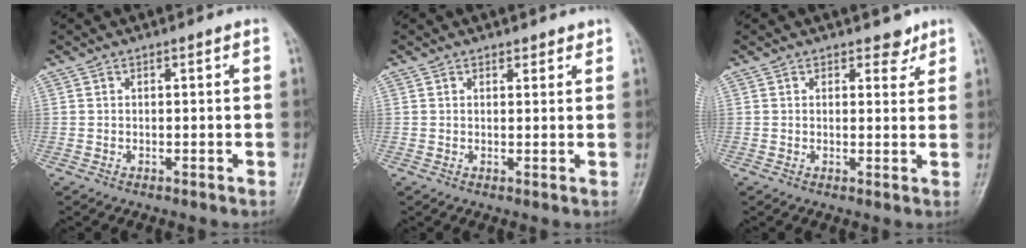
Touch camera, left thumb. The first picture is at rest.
{"total": 1.7, "force": [1.4, 0.9, 0.3], "torque": [0.008, -0.009, 0.016]}
{"total": 2.7, "force": [2.1, 1.5, 0.8], "torque": [0.009, -0.012, 0.026]}